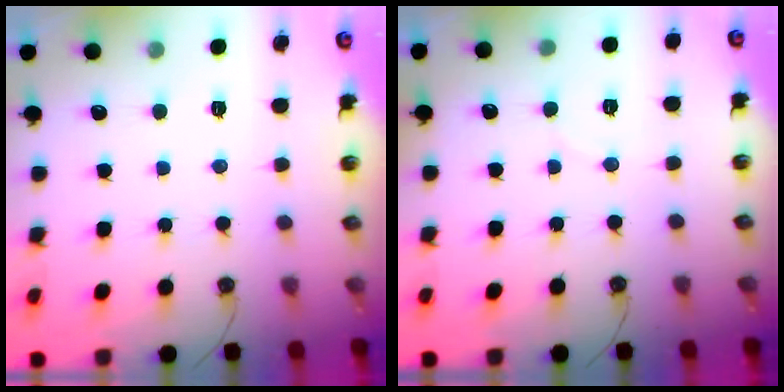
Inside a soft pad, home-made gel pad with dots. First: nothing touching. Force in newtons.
{"total": 2.3, "press": 2.3, "slide": 0.3}